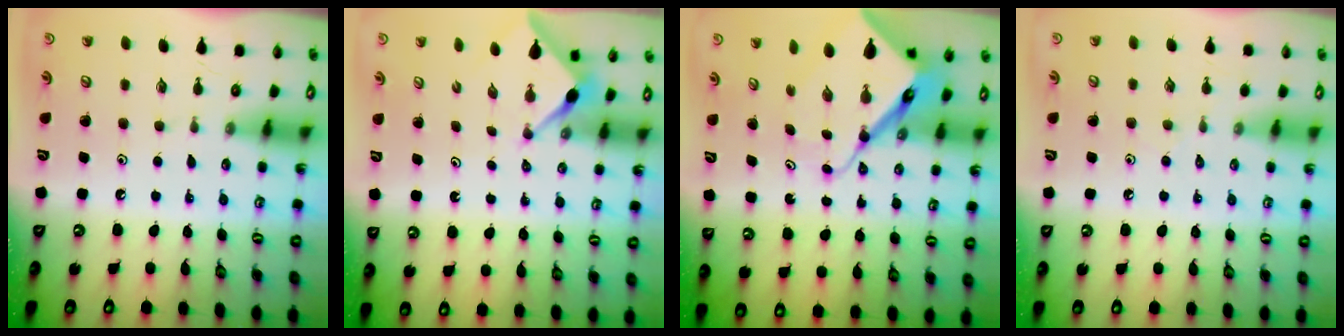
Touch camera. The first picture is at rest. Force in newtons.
{"total": 3.1, "press": 3.0, "slide": 0.4}
{"total": 12.2, "press": 12.2, "slide": 1.1}
{"total": 2.4, "press": 2.4, "slide": 0.5}